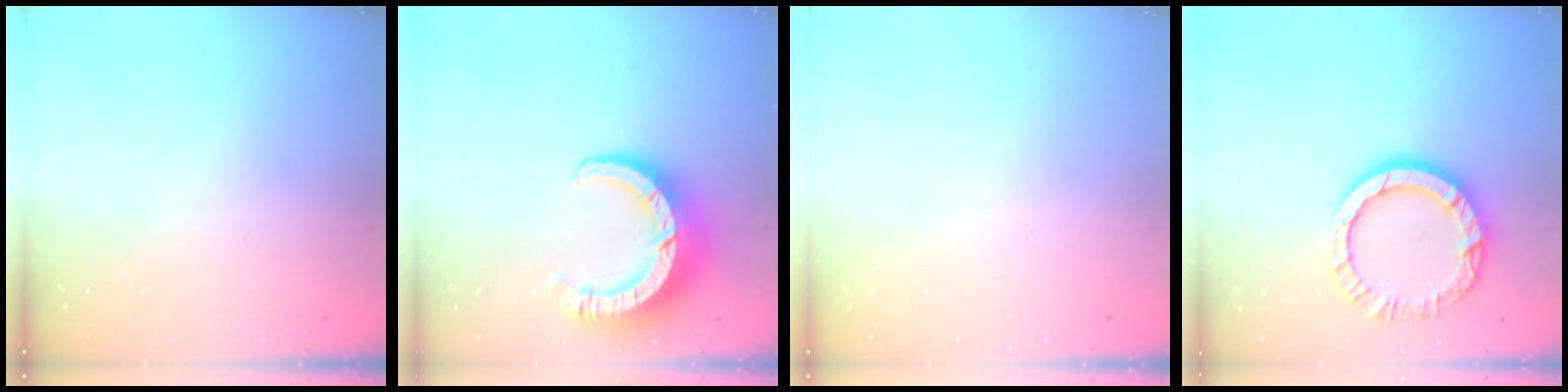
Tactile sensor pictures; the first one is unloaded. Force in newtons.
{"total": 11.4, "press": 11.3, "slide": 1.1}
{"total": 0.0}
{"total": 11.7, "press": 11.7, "slide": 1.2}